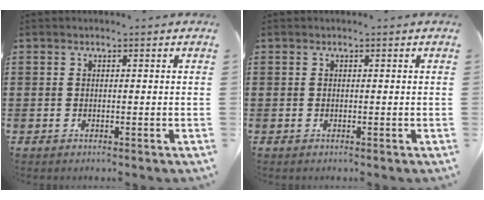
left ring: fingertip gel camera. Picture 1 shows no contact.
{"total": 0.0}